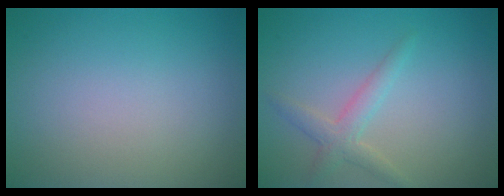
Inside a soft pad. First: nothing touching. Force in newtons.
{"total": 2.2, "press": 2.2, "slide": 0.1}